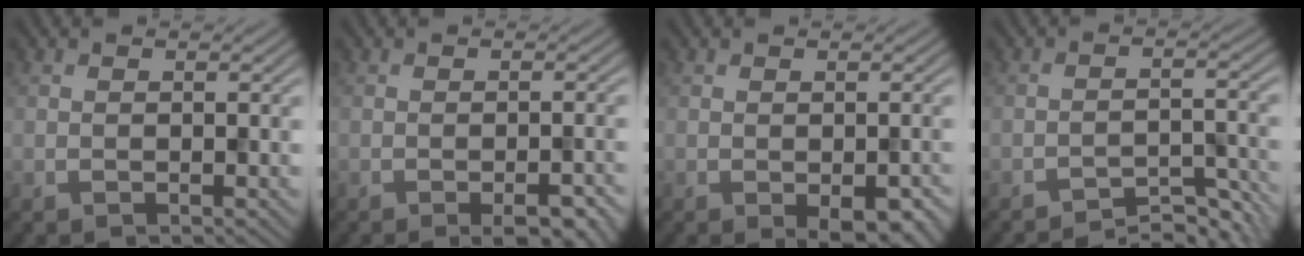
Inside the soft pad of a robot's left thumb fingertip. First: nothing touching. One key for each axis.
{"total": 4.0, "fx": -2.3, "fy": 1.1, "fz": 3.1, "tx": -0.046, "ty": -0.002, "tz": -0.022}
{"total": 3.9, "fx": -1.8, "fy": 1.7, "fz": 3.0, "tx": -0.042, "ty": -0.012, "tz": -0.014}
{"total": 5.5, "fx": -5.0, "fy": 0.7, "fz": 2.1, "tx": -0.035, "ty": 0.007, "tz": -0.071}